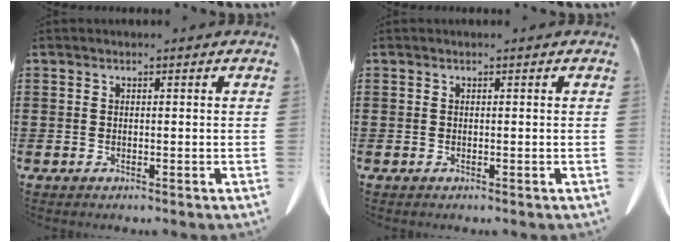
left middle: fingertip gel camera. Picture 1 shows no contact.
{"total": 0.0}